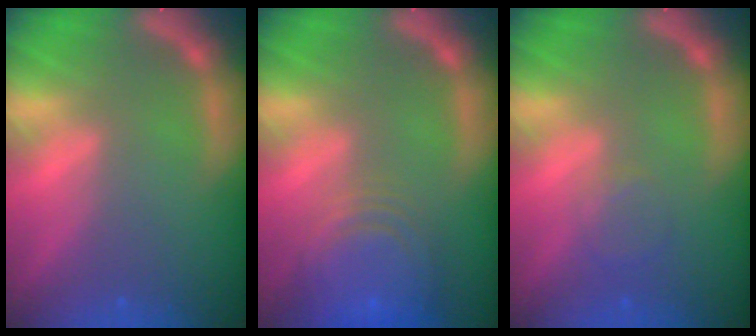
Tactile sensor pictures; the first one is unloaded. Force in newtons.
{"total": 9.1}
{"total": 2.0}